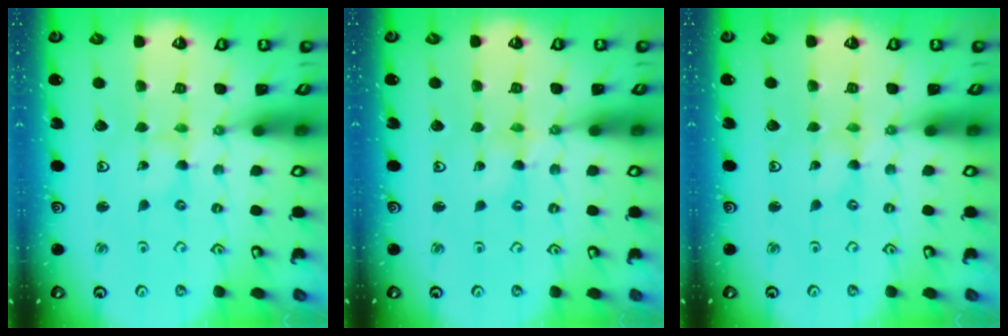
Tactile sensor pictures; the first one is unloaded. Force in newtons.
{"total": 1.6, "press": 1.6, "slide": 0.3}
{"total": 0.0}